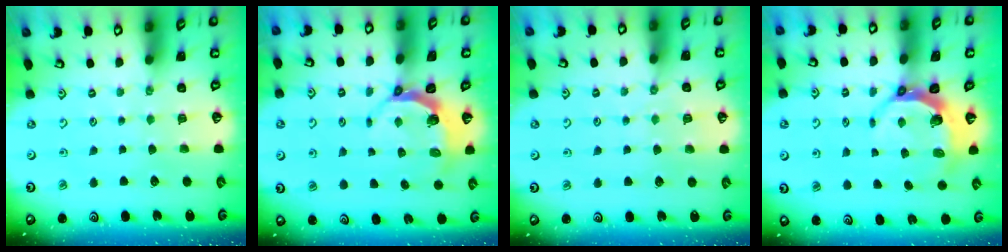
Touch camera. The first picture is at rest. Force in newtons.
{"total": 5.2, "press": 3.8, "slide": 3.5}
{"total": 2.8, "press": 2.8, "slide": 0.3}
{"total": 6.7, "press": 5.3, "slide": 4.2}